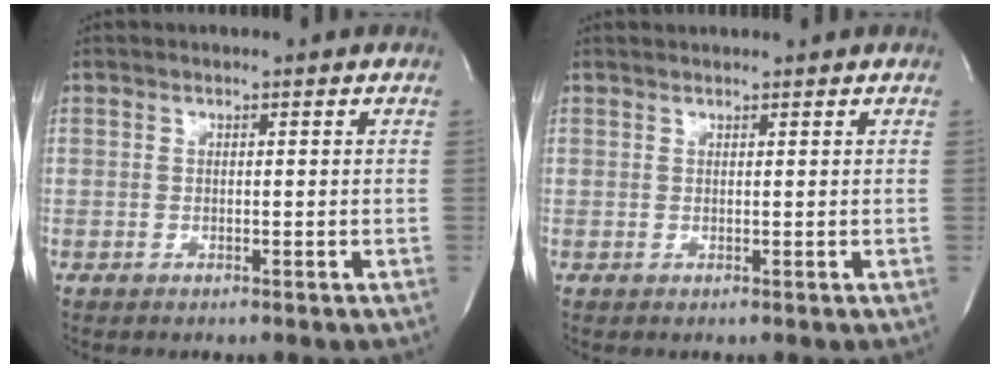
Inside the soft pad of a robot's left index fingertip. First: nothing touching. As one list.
[{"total": 1.8, "force": [1.7, 0.0, 0.7], "torque": [-0.016, 0.023, 0.024]}]